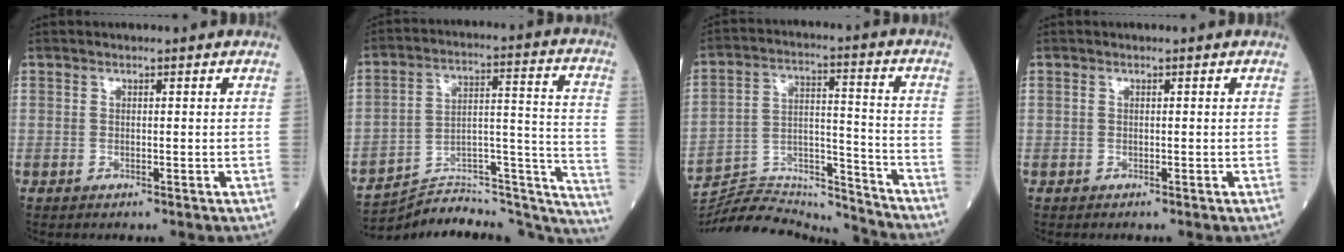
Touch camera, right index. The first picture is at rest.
{"total": 23.7, "force": [-22.2, 5.4, 6.3], "torque": [-0.049, 0.066, -0.308]}
{"total": 16.9, "force": [-16.8, 0.9, 1.0], "torque": [-0.014, 0.044, -0.267]}
{"total": 0.0}